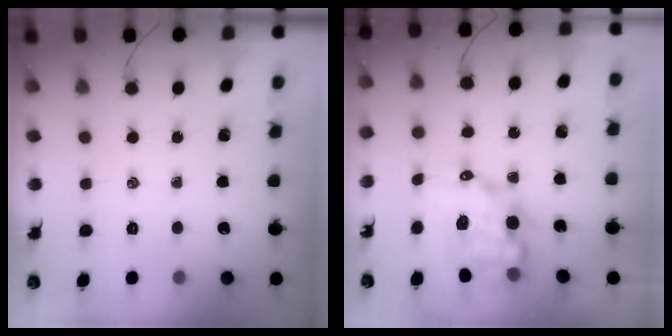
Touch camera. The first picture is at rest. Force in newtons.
{"total": 11.0, "press": 10.6, "slide": 3.0}